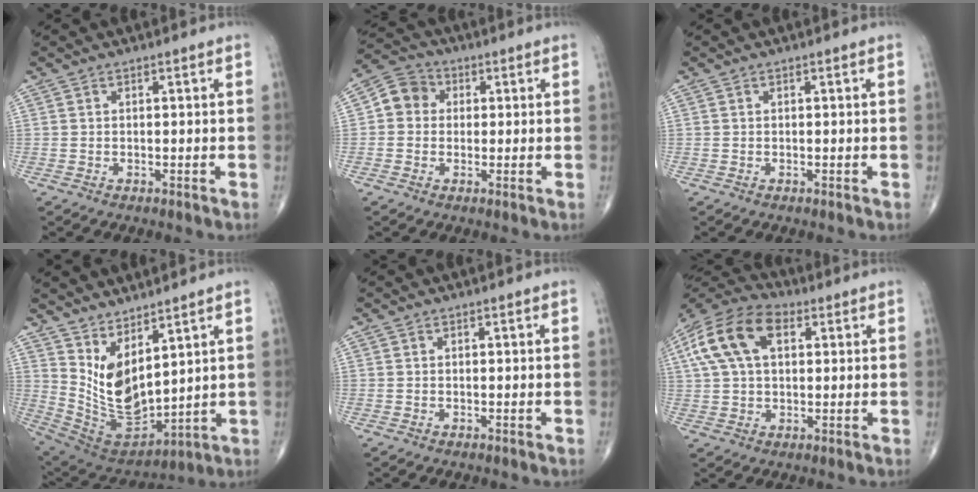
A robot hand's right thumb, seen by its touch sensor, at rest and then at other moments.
{"total": 6.2, "force": [0.6, 5.5, 2.7], "torque": [-0.029, 0.016, -0.003]}
{"total": 0.0}
{"total": 13.2, "force": [5.9, 6.1, 10.1], "torque": [-0.176, -0.049, 0.146]}
{"total": 0.0}
{"total": 14.8, "force": [4.6, 8.9, 10.9], "torque": [-0.207, 0.024, 0.077]}